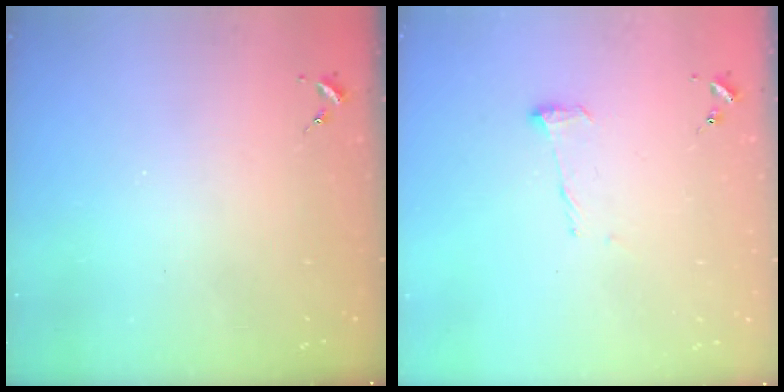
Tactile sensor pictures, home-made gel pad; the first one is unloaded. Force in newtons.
{"total": 8.2, "press": 8.2, "slide": 0.2}